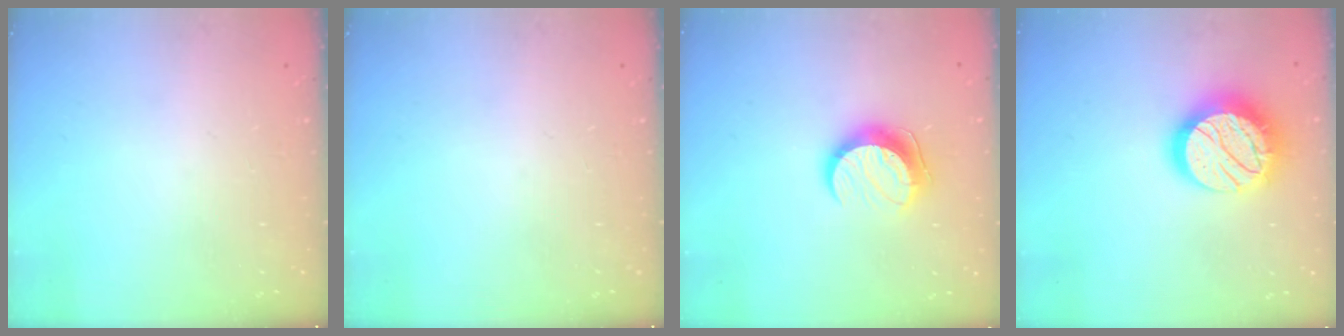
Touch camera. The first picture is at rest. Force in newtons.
{"total": 0.0}
{"total": 11.2, "press": 11.2, "slide": 1.0}
{"total": 17.6, "press": 17.6, "slide": 1.0}